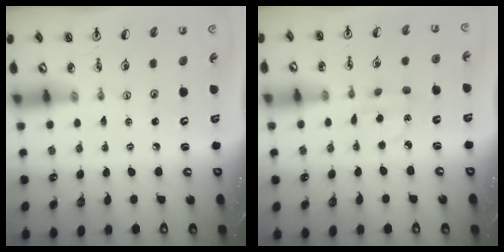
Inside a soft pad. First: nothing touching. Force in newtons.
{"total": 3.2, "press": 3.1, "slide": 0.8}